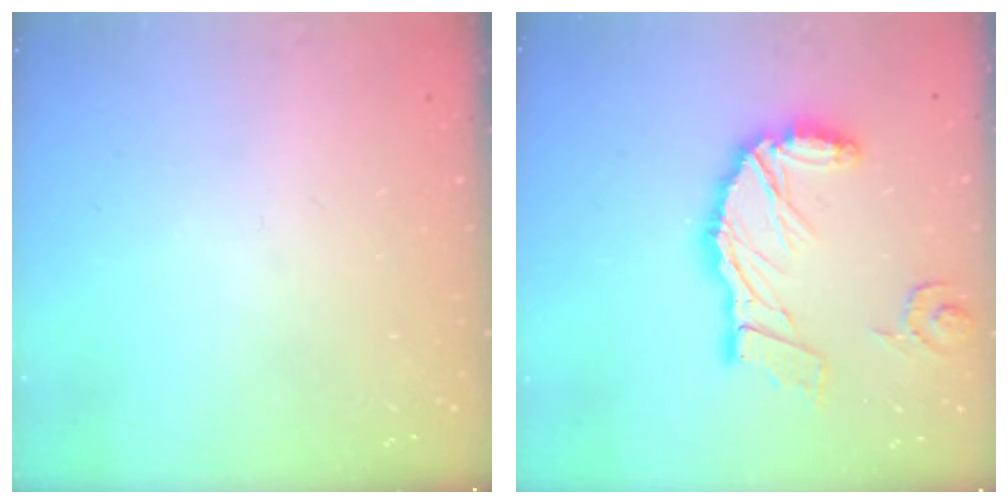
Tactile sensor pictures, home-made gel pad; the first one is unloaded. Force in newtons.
{"total": 16.6, "press": 16.5, "slide": 1.9}